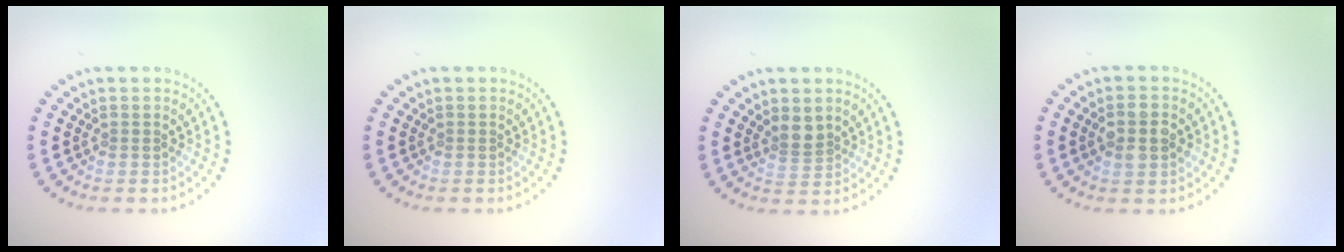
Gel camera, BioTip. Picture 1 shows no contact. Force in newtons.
{"total": 0.0}
{"total": 1.9, "press": 1.6, "slide": 1.1}
{"total": 2.8, "press": 2.8, "slide": 0.2}